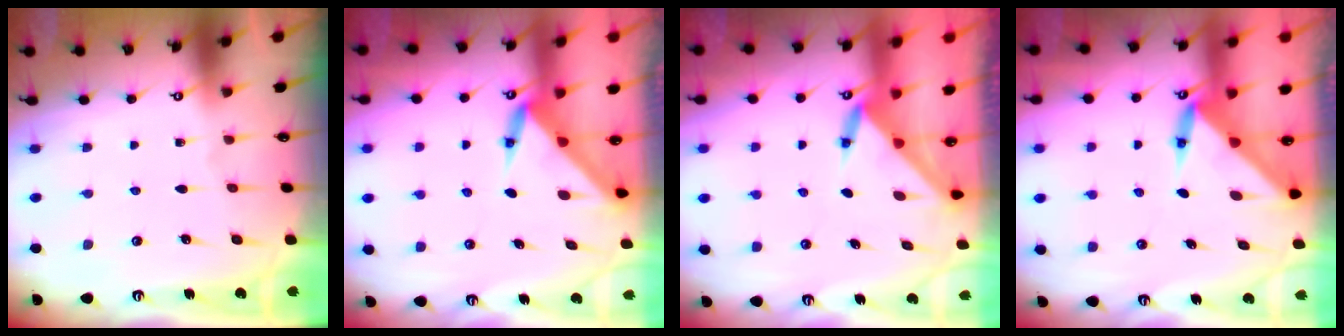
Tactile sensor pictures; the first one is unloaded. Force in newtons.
{"total": 3.4, "press": 3.4, "slide": 0.1}
{"total": 3.6, "press": 3.6, "slide": 0.3}
{"total": 4.2, "press": 4.2, "slide": 0.3}